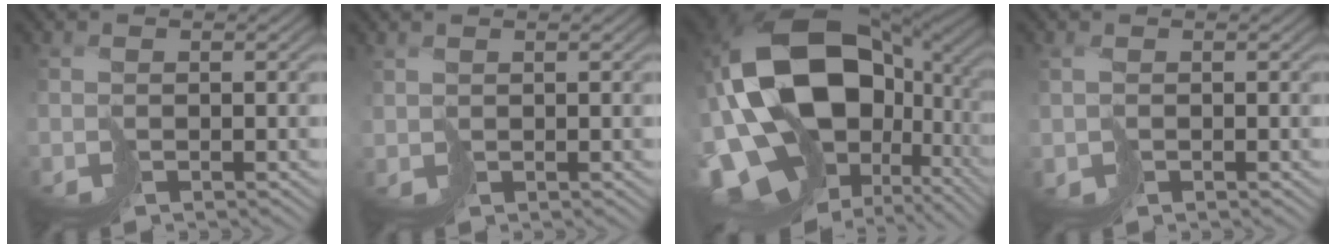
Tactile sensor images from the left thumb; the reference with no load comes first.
{"total": 1.1, "force": [0.8, 0.6, 0.3], "torque": [-0.014, -0.007, 0.013]}
{"total": 20.9, "force": [-0.4, 14.8, 14.7], "torque": [-0.347, -0.041, 0.015]}
{"total": 1.4, "force": [0.2, 1.1, 0.8], "torque": [-0.024, -0.003, 0.001]}